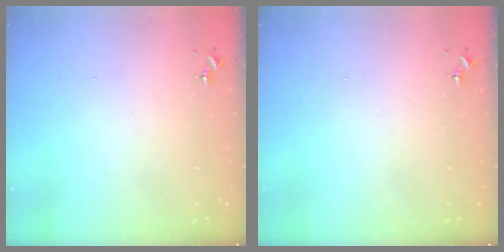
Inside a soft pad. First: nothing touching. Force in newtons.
{"total": 0.0}